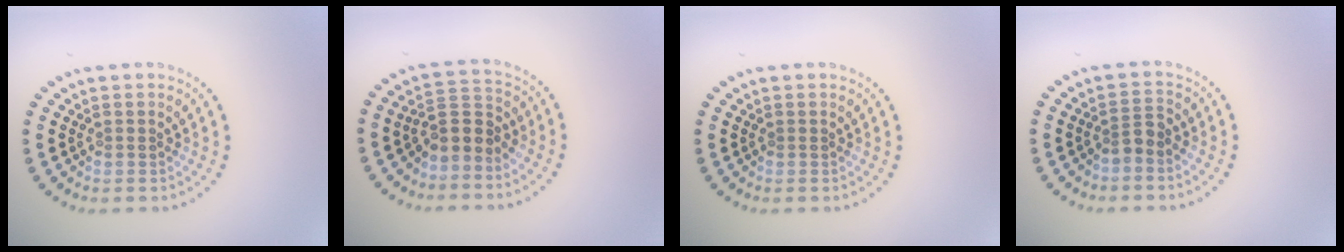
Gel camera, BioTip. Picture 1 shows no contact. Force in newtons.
{"total": 2.9, "press": 2.5, "slide": 1.5}
{"total": 0.0}
{"total": 1.5, "press": 1.2, "slide": 1.0}